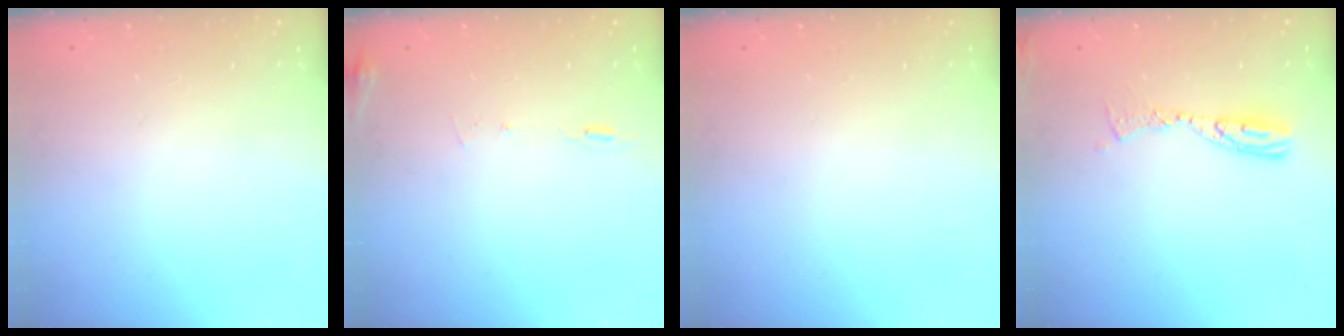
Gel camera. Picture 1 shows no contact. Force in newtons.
{"total": 8.0, "press": 7.8, "slide": 1.8}
{"total": 0.0}
{"total": 9.2, "press": 9.1, "slide": 0.7}